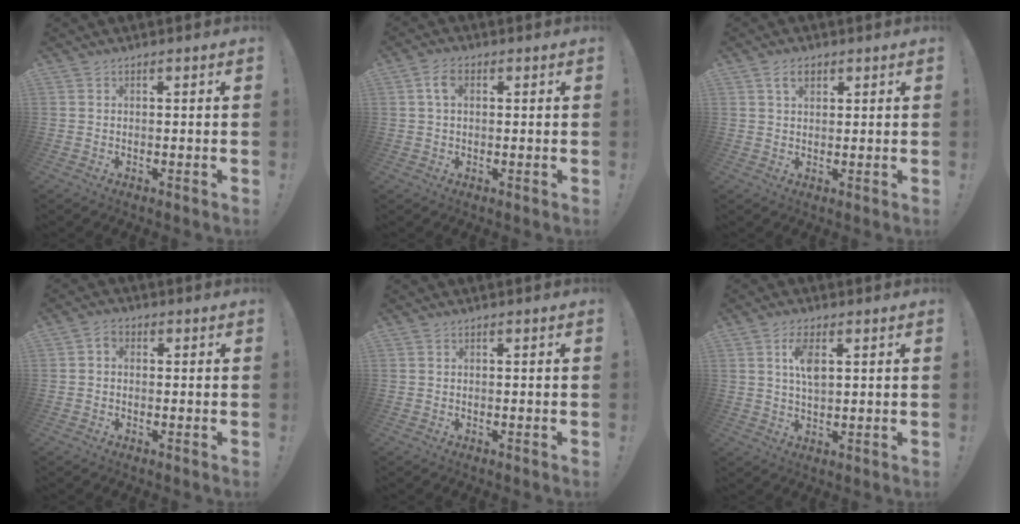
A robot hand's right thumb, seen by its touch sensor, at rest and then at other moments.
{"total": 4.5, "force": [1.3, 2.6, 3.4], "torque": [-0.060, 0.005, 0.023]}
{"total": 3.8, "force": [1.8, 2.2, 2.5], "torque": [-0.046, 0.003, 0.033]}
{"total": 2.3, "force": [-0.5, 1.7, 1.5], "torque": [-0.024, 0.006, -0.011]}
{"total": 0.0}
{"total": 6.6, "force": [2.2, 3.0, 5.5], "torque": [-0.094, 0.000, 0.036]}